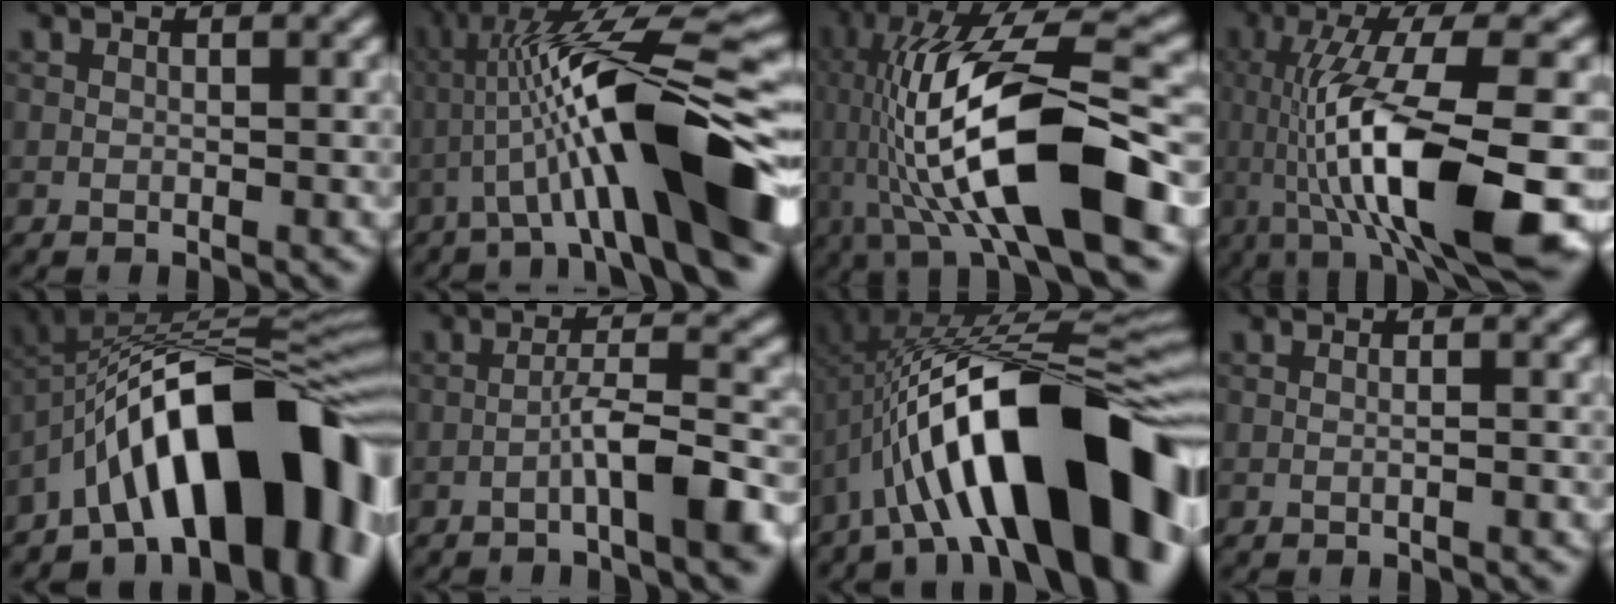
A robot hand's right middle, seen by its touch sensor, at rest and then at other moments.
{"total": 12.9, "force": [-1.9, 1.8, 12.6], "torque": [-0.217, 0.048, -0.019]}
{"total": 13.7, "force": [-2.3, 3.7, 13.0], "torque": [-0.247, 0.027, -0.033]}
{"total": 12.4, "force": [-3.0, 2.8, 11.7], "torque": [-0.202, 0.005, -0.038]}
{"total": 15.2, "force": [-6.7, 6.1, 12.3], "torque": [-0.159, 0.047, -0.115]}
{"total": 5.4, "force": [-3.0, 0.2, 4.5], "torque": [-0.082, 0.031, -0.049]}
{"total": 17.7, "force": [-5.6, 6.3, 15.6], "torque": [-0.243, 0.045, -0.087]}
{"total": 1.3, "force": [0.1, 0.6, 1.1], "torque": [0.006, 0.016, -0.010]}